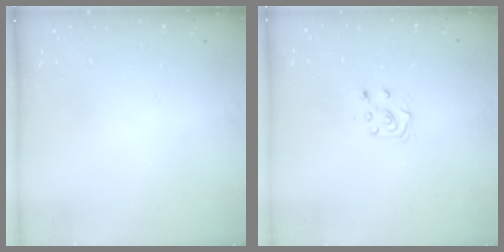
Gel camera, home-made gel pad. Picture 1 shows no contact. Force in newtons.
{"total": 5.0, "press": 4.9, "slide": 0.6}